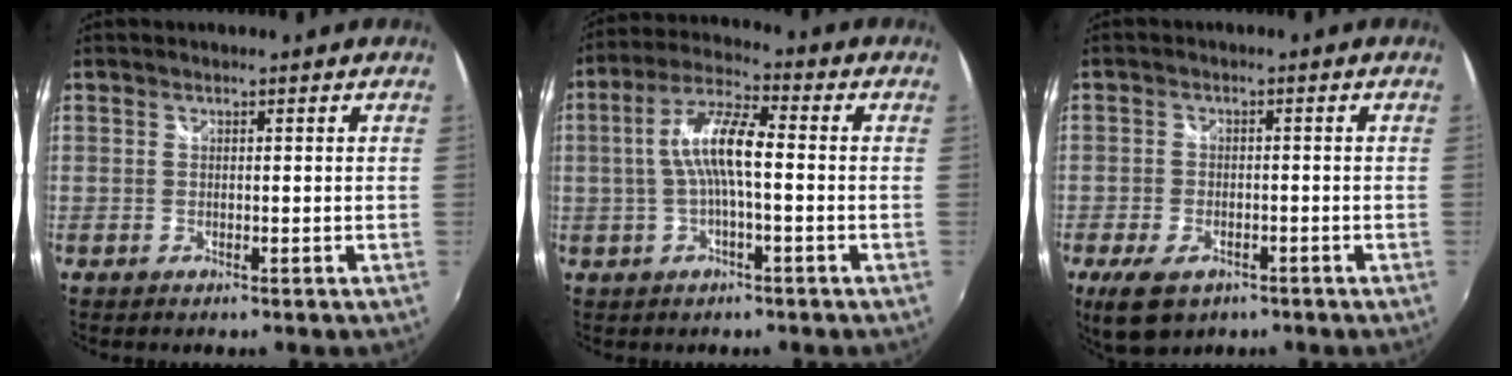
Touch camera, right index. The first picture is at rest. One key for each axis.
{"total": 9.0, "fx": -0.5, "fy": 1.9, "fz": 8.8, "tx": -0.178, "ty": 0.016, "tz": -0.010}
{"total": 7.8, "fx": -4.6, "fy": 4.3, "fz": 4.5, "tx": -0.112, "ty": -0.021, "tz": -0.079}